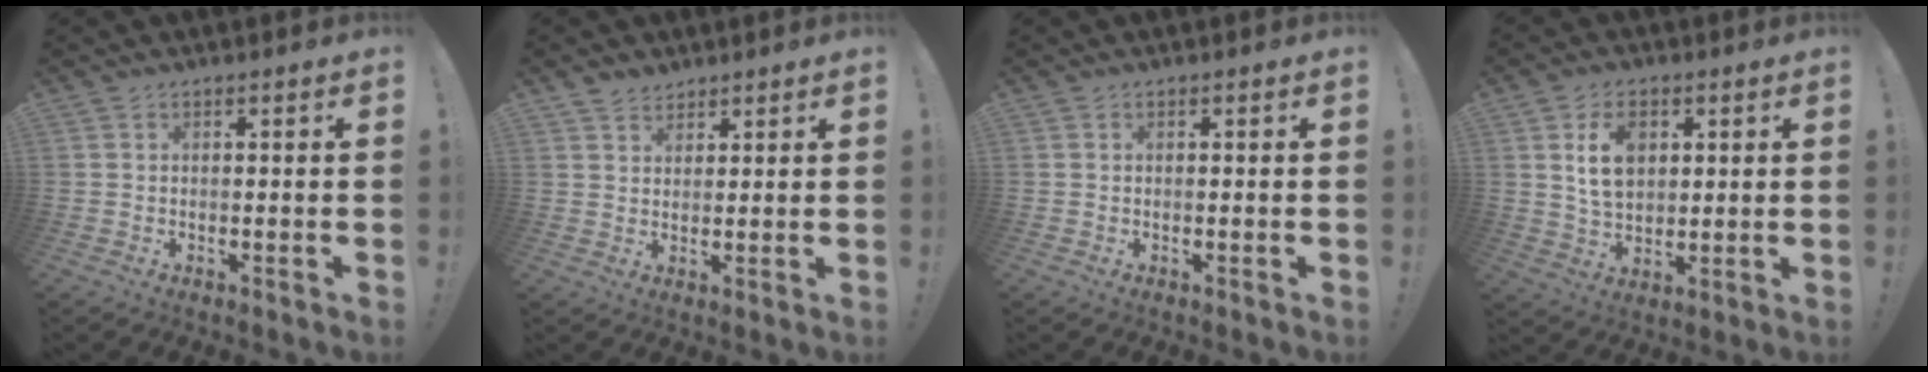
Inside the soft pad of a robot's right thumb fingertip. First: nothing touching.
{"total": 3.6, "force": [3.0, 2.0, 0.4], "torque": [0.000, -0.018, 0.055]}
{"total": 0.0}
{"total": 9.6, "force": [3.1, 6.8, 6.1], "torque": [-0.083, 0.000, 0.057]}